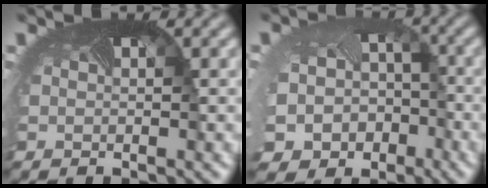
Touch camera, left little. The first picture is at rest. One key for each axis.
{"total": 11.0, "fx": -5.5, "fy": 9.2, "fz": 2.6, "tx": -0.086, "ty": -0.058, "tz": -0.086}